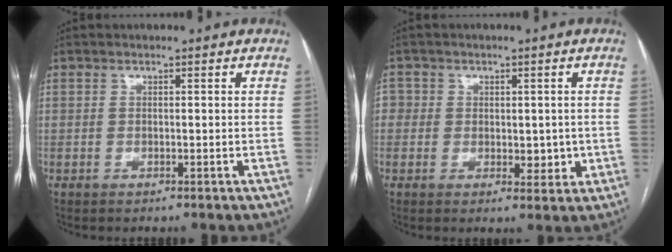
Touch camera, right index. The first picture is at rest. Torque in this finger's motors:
{"motor_torque": [0.53, 0.08, 0.30, 0.14]}